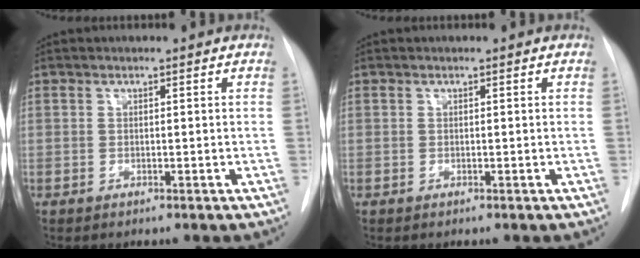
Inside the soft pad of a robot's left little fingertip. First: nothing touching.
{"total": 0.0}